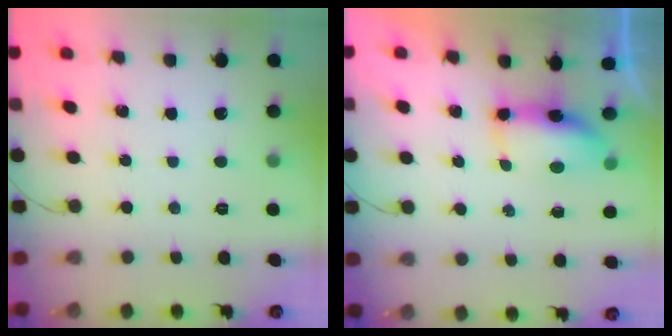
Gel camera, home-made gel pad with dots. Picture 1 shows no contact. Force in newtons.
{"total": 6.7, "press": 6.7, "slide": 0.5}